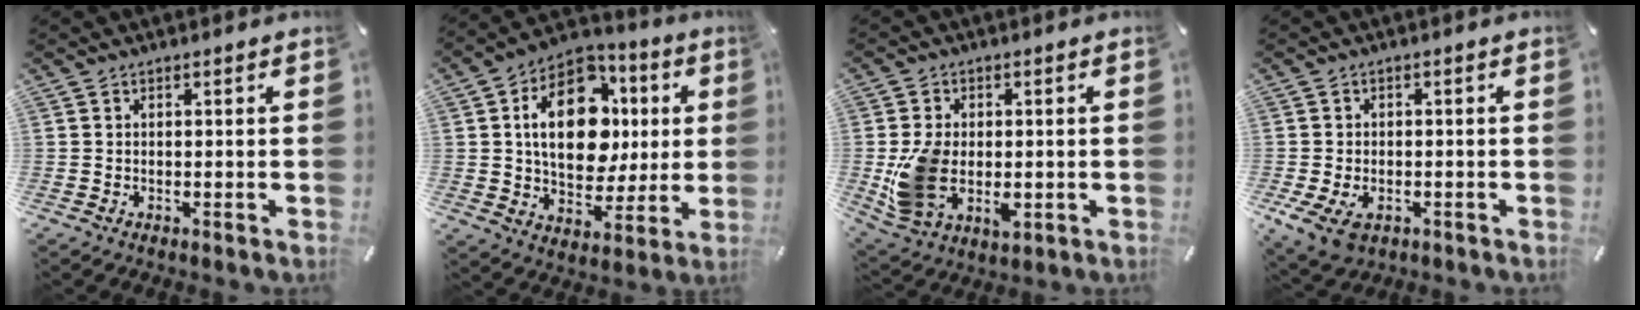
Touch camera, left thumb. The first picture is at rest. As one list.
[{"total": 19.4, "force": [3.4, 13.5, 13.5], "torque": [-0.221, 0.000, 0.061]}, {"total": 9.7, "force": [-0.9, 7.2, 6.4], "torque": [-0.144, 0.004, -0.010]}, {"total": 6.0, "force": [-2.3, 4.3, 3.5], "torque": [-0.082, 0.006, -0.041]}]